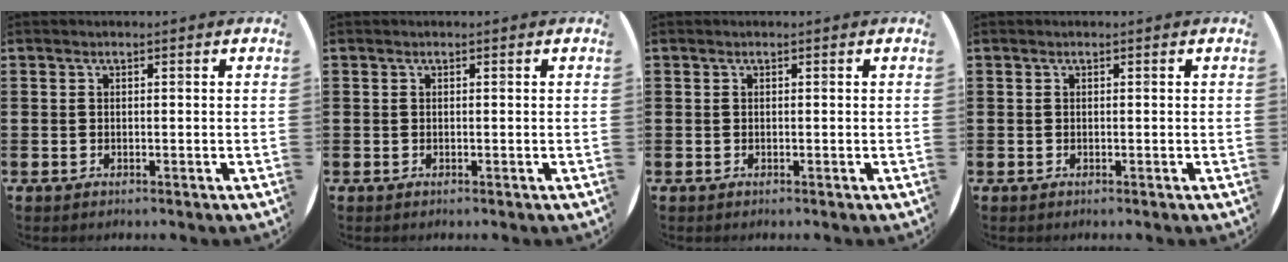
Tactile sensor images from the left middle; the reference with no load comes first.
{"total": 0.0}
{"total": 0.0}
{"total": 0.0}